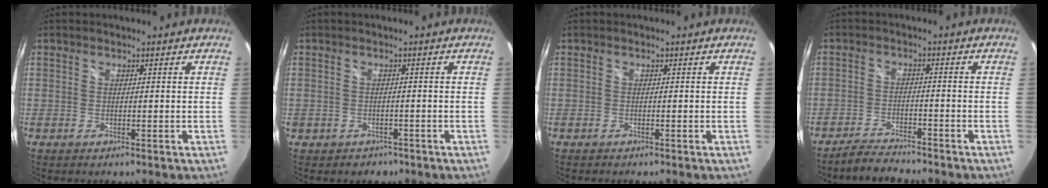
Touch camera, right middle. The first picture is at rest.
{"total": 2.9, "force": [-1.6, 2.3, 0.6], "torque": [-0.020, -0.004, -0.019]}
{"total": 0.0}
{"total": 4.8, "force": [-4.6, 0.6, 1.3], "torque": [-0.046, -0.005, -0.082]}